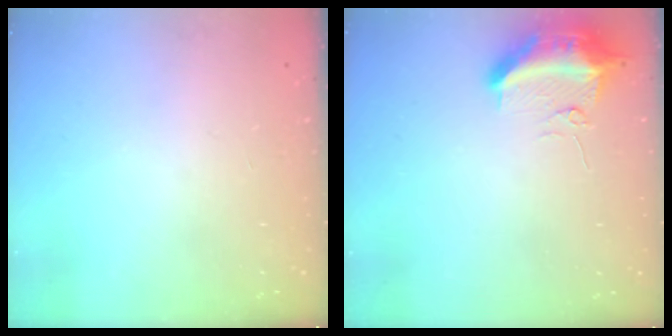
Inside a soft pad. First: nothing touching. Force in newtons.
{"total": 12.3, "press": 10.5, "slide": 6.3}